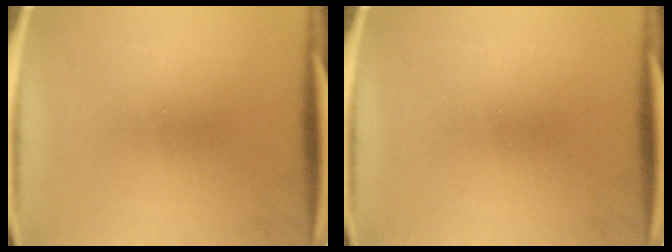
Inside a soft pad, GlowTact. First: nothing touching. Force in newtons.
{"total": 0.0}